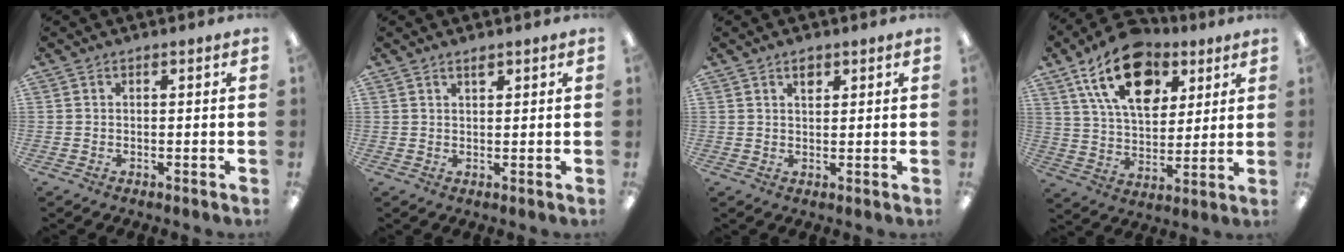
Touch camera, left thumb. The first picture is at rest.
{"total": 1.6, "force": [1.4, 0.4, 0.7], "torque": [-0.006, -0.005, 0.024]}
{"total": 2.6, "force": [1.7, 1.3, 1.4], "torque": [-0.016, -0.004, 0.027]}
{"total": 18.9, "force": [10.1, 11.3, 11.3], "torque": [-0.183, -0.031, 0.179]}